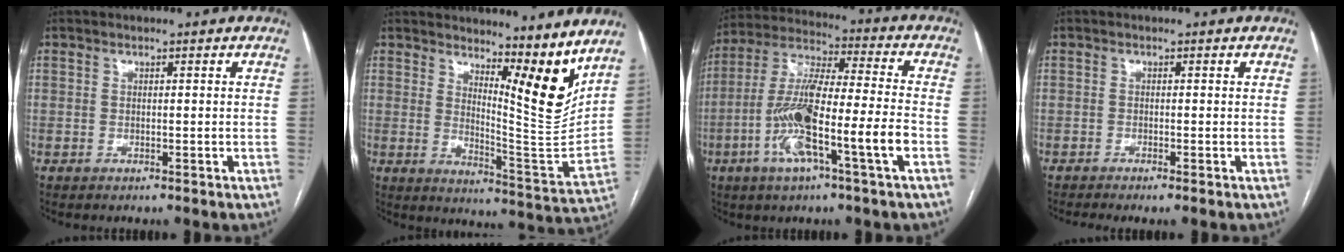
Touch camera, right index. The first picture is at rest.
{"total": 11.0, "force": [8.0, 1.1, 7.5], "torque": [-0.110, -0.035, 0.123]}
{"total": 15.3, "force": [-5.3, 0.6, 14.3], "torque": [-0.278, 0.000, -0.101]}
{"total": 2.1, "force": [-1.5, -0.1, 1.4], "torque": [-0.023, -0.003, -0.026]}